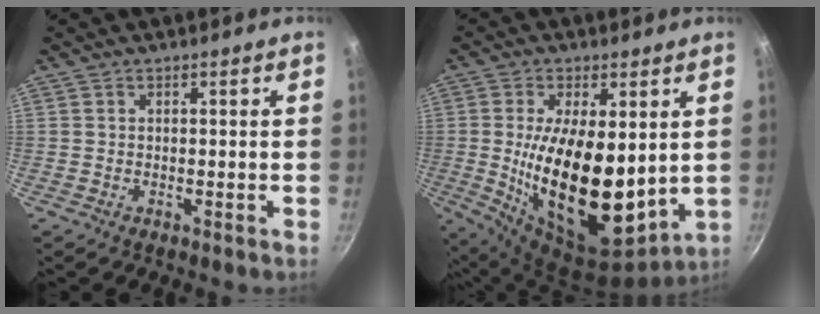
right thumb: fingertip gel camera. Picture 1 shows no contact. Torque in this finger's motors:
{"motor_torque": [-0.58, 2.25, 2.62, -0.13, 0.66]}